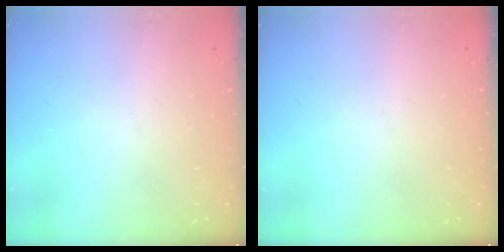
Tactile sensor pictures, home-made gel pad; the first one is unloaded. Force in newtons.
{"total": 0.0}